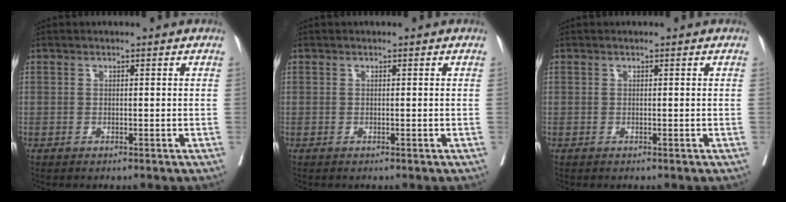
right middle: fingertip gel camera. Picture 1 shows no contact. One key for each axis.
{"total": 0.0}
{"total": 0.0}